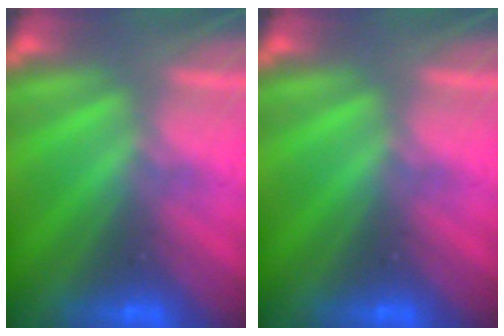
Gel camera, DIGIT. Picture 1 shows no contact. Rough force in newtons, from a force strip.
{"total": 0.0}